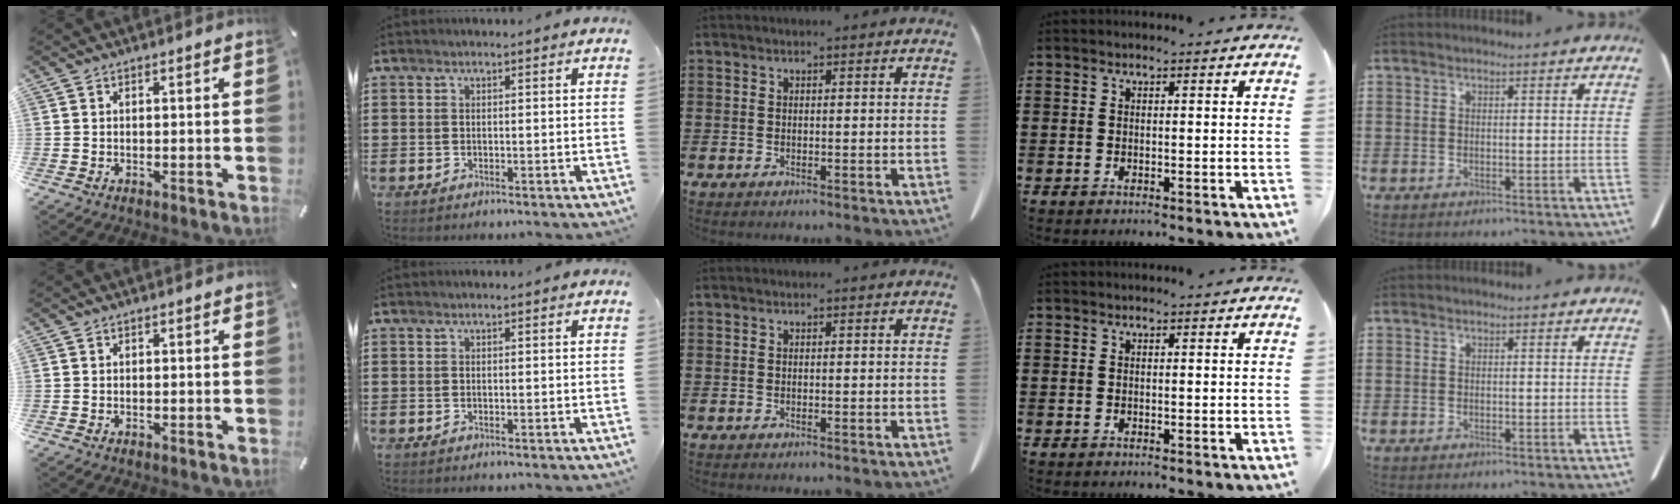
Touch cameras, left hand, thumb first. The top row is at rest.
{}